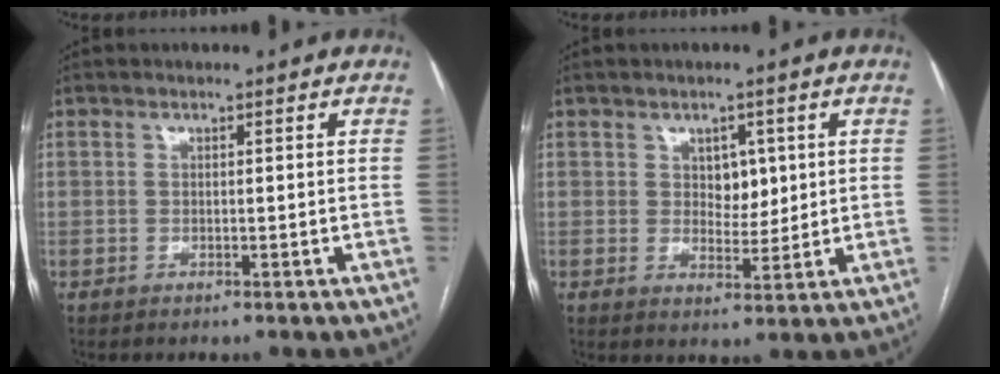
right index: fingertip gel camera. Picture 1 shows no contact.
{"total": 4.3, "force": [1.3, 2.8, 3.0], "torque": [-0.038, 0.001, 0.025]}